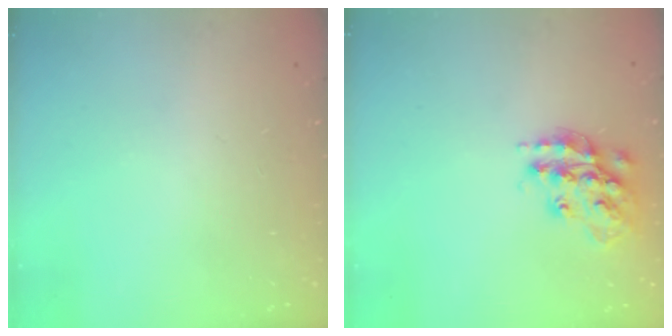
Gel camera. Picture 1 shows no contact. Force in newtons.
{"total": 16.1, "press": 16.1, "slide": 1.2}